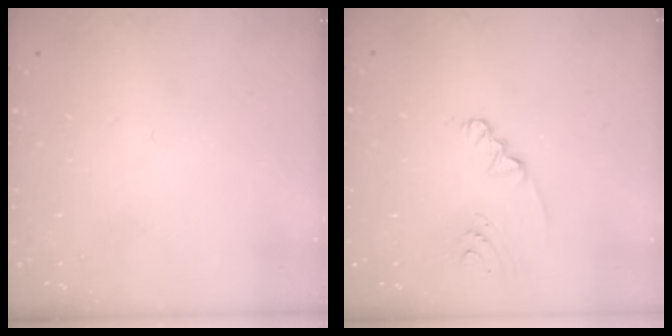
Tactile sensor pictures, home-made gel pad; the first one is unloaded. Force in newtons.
{"total": 2.6, "press": 2.5, "slide": 0.7}